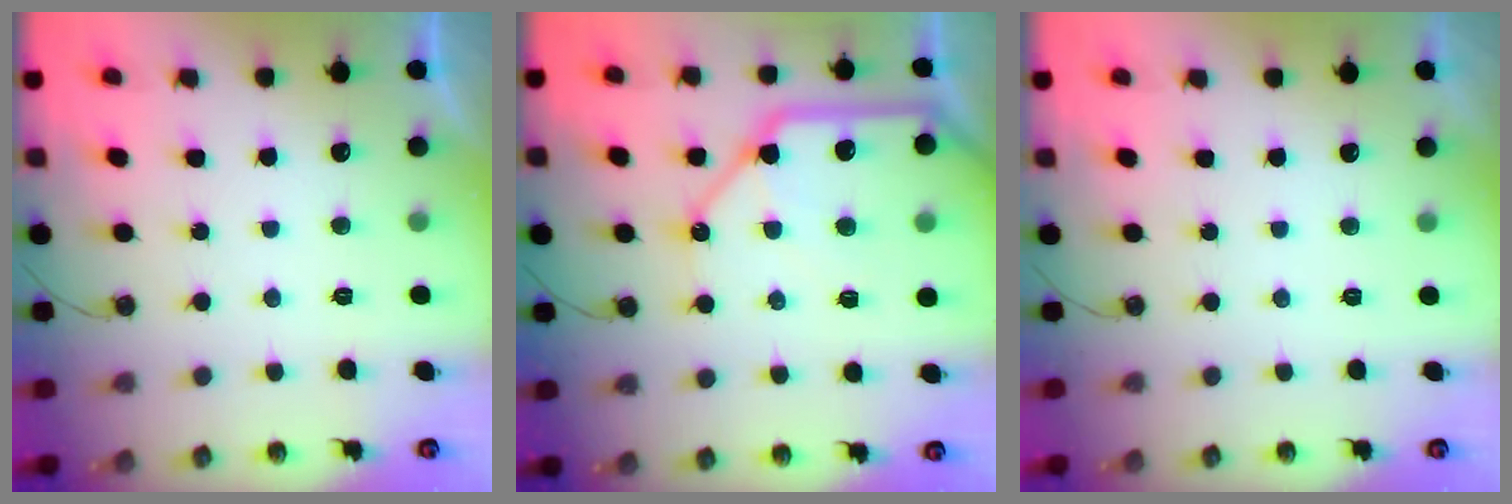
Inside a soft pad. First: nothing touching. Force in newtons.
{"total": 19.9, "press": 19.7, "slide": 2.5}
{"total": 0.0}